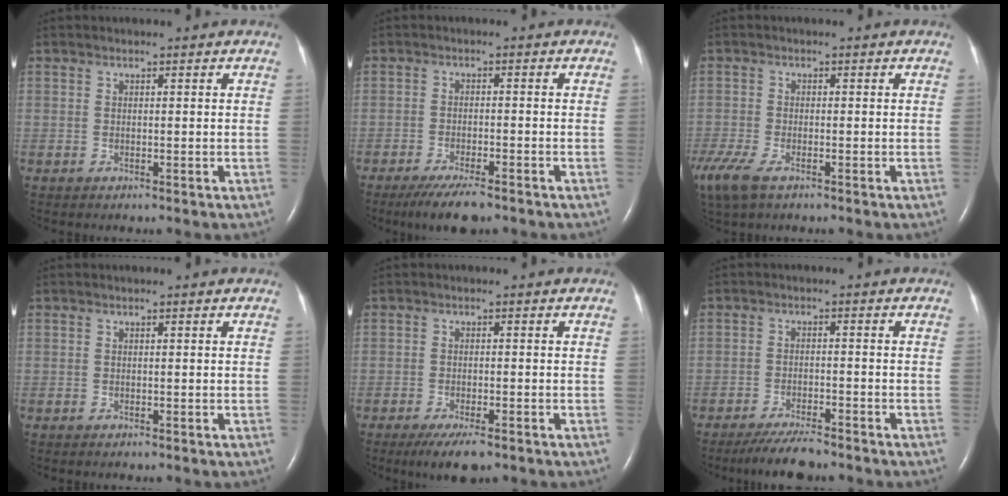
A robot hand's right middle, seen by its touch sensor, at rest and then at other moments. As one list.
[{"total": 6.3, "force": [-4.8, 1.2, 3.9], "torque": [-0.068, -0.014, -0.077]}, {"total": 8.9, "force": [-5.6, 3.6, 5.9], "torque": [-0.143, -0.025, -0.100]}, {"total": 0.0}, {"total": 5.1, "force": [-3.5, 1.2, 3.5], "torque": [-0.060, -0.011, -0.052]}, {"total": 5.9, "force": [-5.2, 0.7, 2.6], "torque": [-0.050, -0.016, -0.090]}]